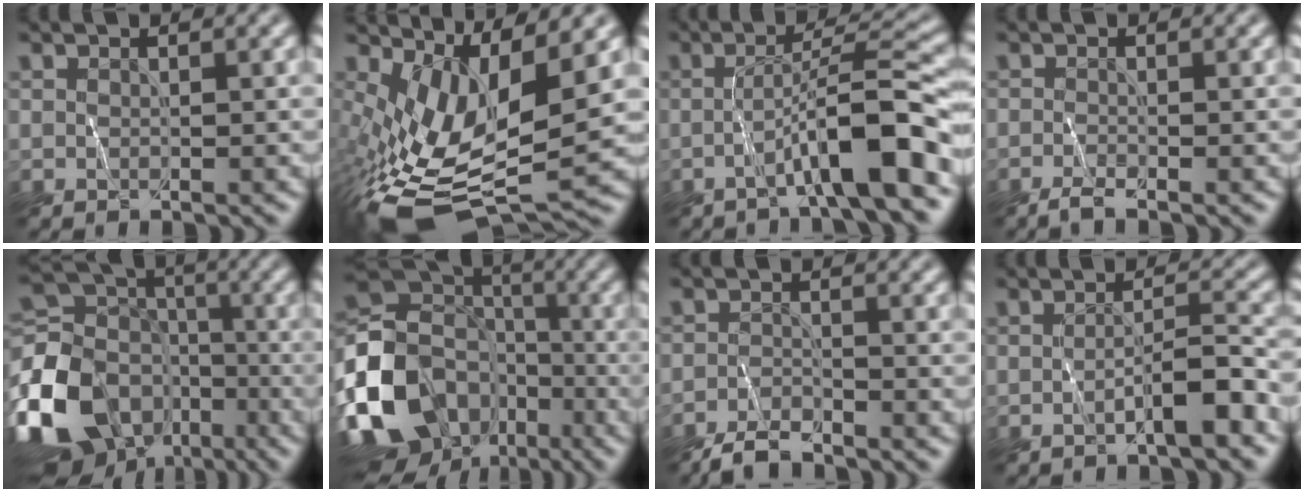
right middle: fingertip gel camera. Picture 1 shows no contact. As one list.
[{"total": 12.4, "force": [-0.3, 5.2, 11.2], "torque": [-0.236, -0.026, 0.008]}, {"total": 7.0, "force": [-2.8, 0.7, 6.4], "torque": [-0.099, 0.023, -0.047]}, {"total": 1.6, "force": [-1.2, 0.2, 1.0], "torque": [-0.018, -0.003, -0.028]}, {"total": 15.8, "force": [-6.7, 11.6, 8.4], "torque": [-0.224, -0.008, -0.138]}, {"total": 18.0, "force": [-7.8, 14.2, 7.8], "torque": [-0.215, -0.018, -0.141]}, {"total": 2.8, "force": [-2.5, 0.7, 1.1], "torque": [-0.024, -0.001, -0.053]}, {"total": 3.2, "force": [-1.6, 0.4, 2.7], "torque": [-0.044, 0.012, -0.031]}]